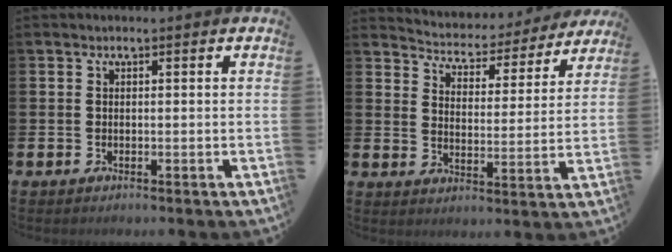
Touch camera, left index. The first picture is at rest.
{"total": 4.5, "force": [4.3, 1.3, 0.3], "torque": [-0.024, -0.043, 0.066]}